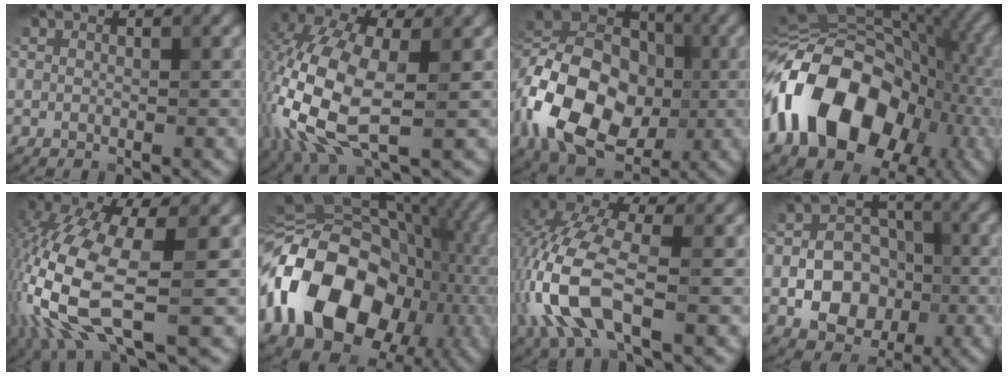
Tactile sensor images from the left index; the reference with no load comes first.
{"total": 11.2, "force": [-2.3, 6.0, 9.2], "torque": [-0.231, -0.006, -0.050]}
{"total": 16.0, "force": [-4.2, 11.3, 10.5], "torque": [-0.213, 0.012, -0.081]}
{"total": 16.4, "force": [-4.6, 11.3, 11.0], "torque": [-0.186, 0.009, -0.092]}
{"total": 11.9, "force": [-3.1, 4.4, 10.6], "torque": [-0.268, -0.010, -0.062]}
{"total": 17.7, "force": [-3.6, 13.0, 11.5], "torque": [-0.221, -0.002, -0.064]}
{"total": 9.1, "force": [-2.9, 4.0, 7.7], "torque": [-0.192, 0.010, -0.069]}
{"total": 8.0, "force": [-2.3, 6.3, 4.3], "torque": [-0.047, -0.006, -0.055]}